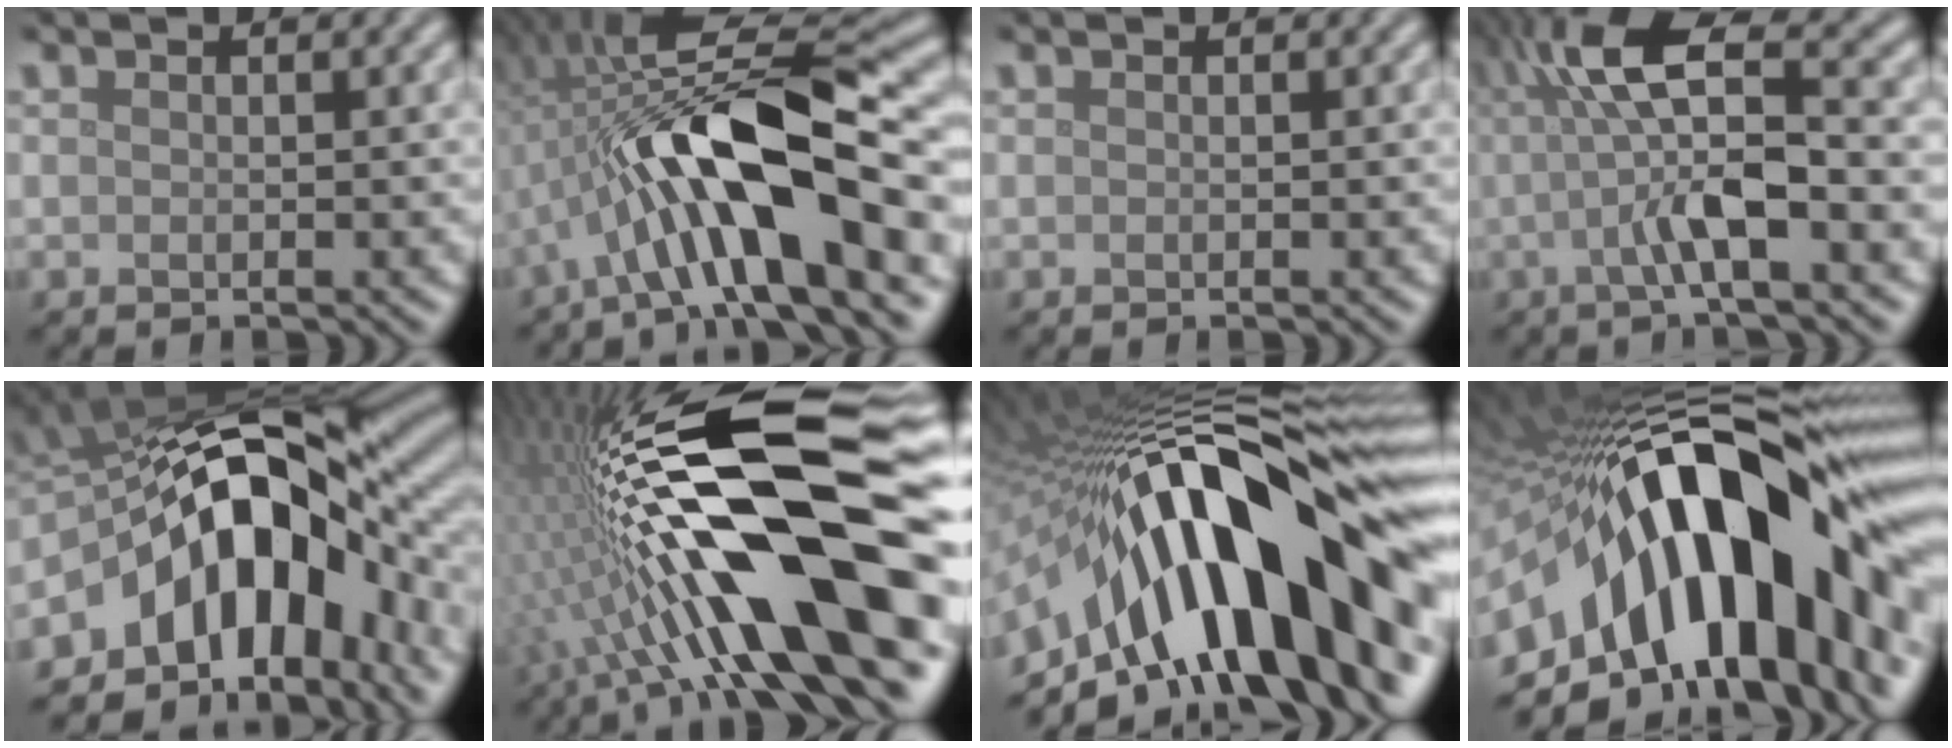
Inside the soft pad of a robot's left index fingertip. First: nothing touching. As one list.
[{"total": 12.1, "force": [-2.4, 3.6, 11.3], "torque": [-0.180, 0.020, -0.046]}, {"total": 0.0}, {"total": 7.5, "force": [0.0, 1.7, 7.3], "torque": [-0.134, 0.012, -0.005]}, {"total": 14.2, "force": [-4.9, 8.5, 10.2], "torque": [-0.127, 0.010, -0.096]}, {"total": 19.3, "force": [-1.2, 5.7, 18.3], "torque": [-0.303, 0.021, -0.032]}, {"total": 19.6, "force": [-4.3, 8.0, 17.4], "torque": [-0.231, 0.032, -0.080]}, {"total": 19.8, "force": [-3.5, 9.9, 16.8], "torque": [-0.241, 0.011, -0.061]}]